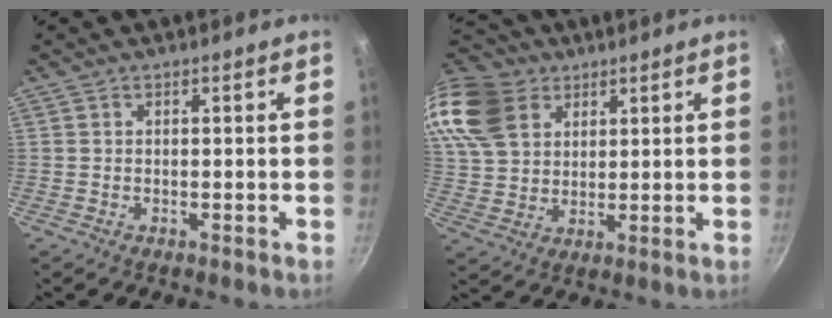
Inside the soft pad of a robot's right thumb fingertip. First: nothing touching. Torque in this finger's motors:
{"motor_torque": [0.45, 0.59, 1.36, -0.03, 0.17]}